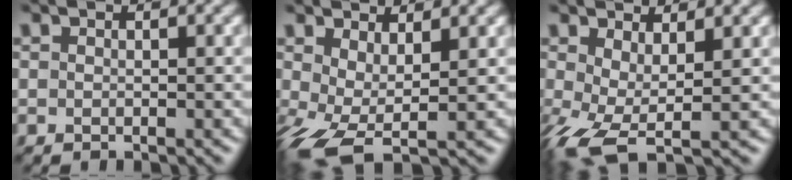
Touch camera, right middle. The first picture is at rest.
{"total": 4.7, "force": [-0.5, 1.8, 4.3], "torque": [-0.097, -0.009, -0.015]}
{"total": 4.9, "force": [-0.6, 1.8, 4.5], "torque": [-0.101, -0.009, -0.017]}